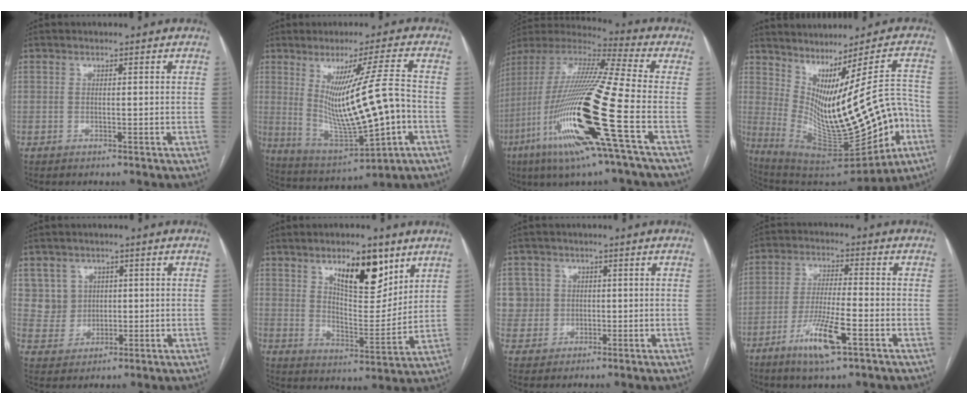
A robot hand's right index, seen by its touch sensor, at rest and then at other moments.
{"total": 15.1, "force": [-1.0, 0.8, 15.0], "torque": [-0.263, -0.018, -0.002]}
{"total": 24.4, "force": [-8.0, 0.5, 23.0], "torque": [-0.477, -0.039, -0.160]}
{"total": 21.0, "force": [-3.5, 4.8, 20.1], "torque": [-0.301, 0.006, -0.019]}
{"total": 5.5, "force": [2.1, 5.1, 0.2], "torque": [0.000, 0.013, 0.048]}
{"total": 12.1, "force": [7.1, 4.3, 8.8], "torque": [-0.134, -0.006, 0.122]}
{"total": 5.8, "force": [1.5, 5.6, -0.1], "torque": [0.012, 0.014, 0.036]}
{"total": 9.4, "force": [-4.6, 1.0, 8.1], "torque": [-0.159, -0.016, -0.080]}